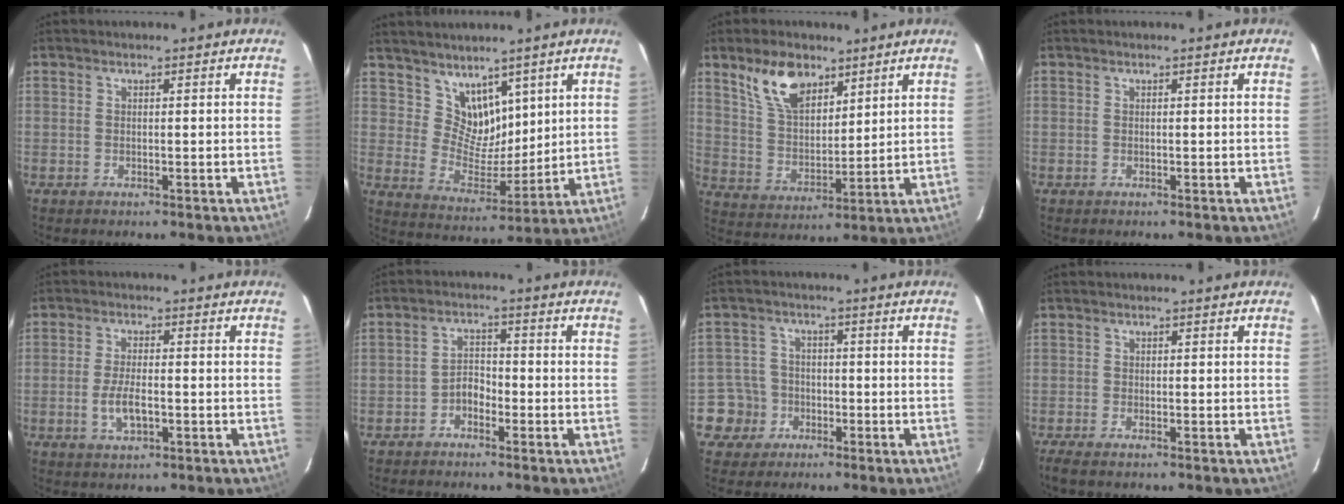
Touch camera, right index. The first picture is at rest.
{"total": 8.7, "force": [6.0, 5.6, 3.0], "torque": [-0.044, -0.005, 0.121]}
{"total": 11.0, "force": [6.9, 5.7, 6.4], "torque": [-0.117, 0.017, 0.140]}
{"total": 0.0}
{"total": 5.3, "force": [-1.6, 2.0, 4.6], "torque": [-0.094, -0.003, -0.029]}
{"total": 3.2, "force": [-2.3, 1.9, 1.2], "torque": [-0.025, 0.013, -0.041]}
{"total": 6.0, "force": [-2.5, 5.4, 0.1], "torque": [-0.013, 0.027, -0.044]}
{"total": 3.1, "force": [-2.4, 0.9, 1.8], "torque": [-0.046, -0.009, -0.046]}